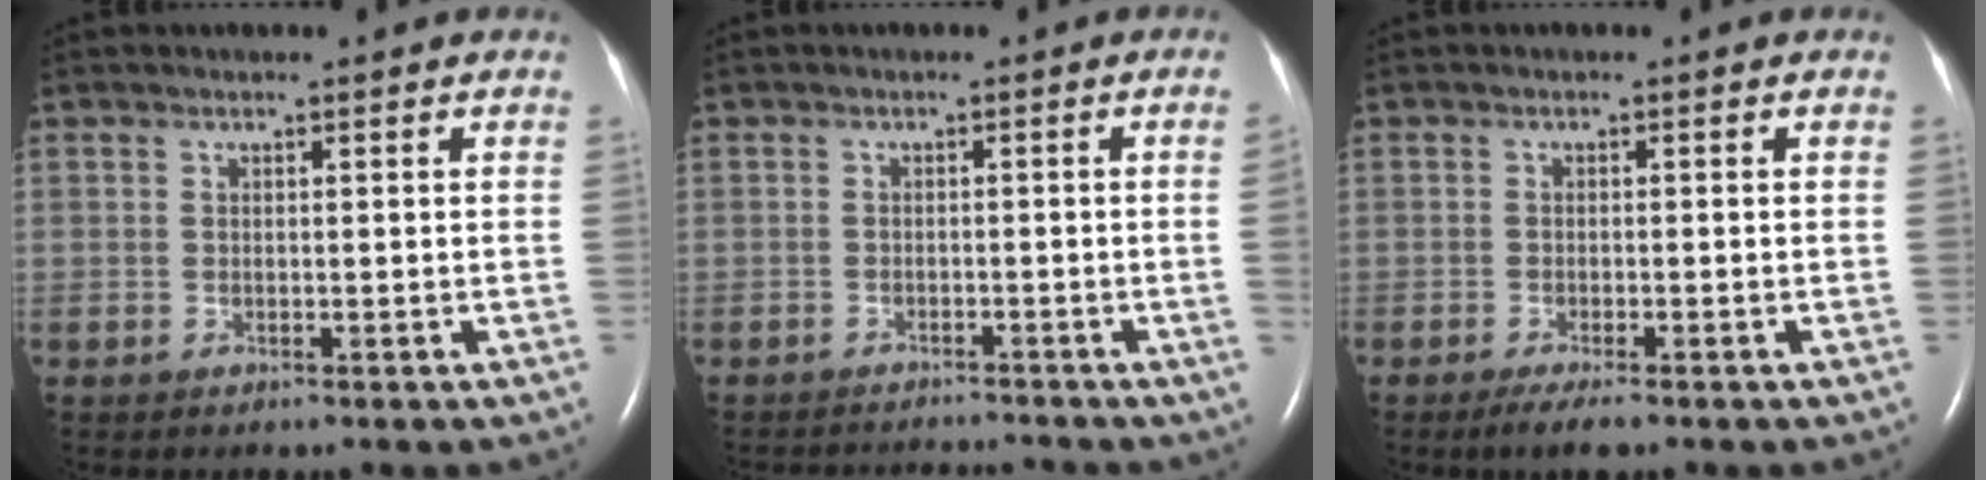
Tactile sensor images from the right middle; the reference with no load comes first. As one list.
[{"total": 5.8, "force": [-5.0, -2.2, 2.1], "torque": [-0.022, 0.007, -0.074]}, {"total": 2.8, "force": [-2.0, 0.3, 1.9], "torque": [-0.038, -0.007, -0.036]}]